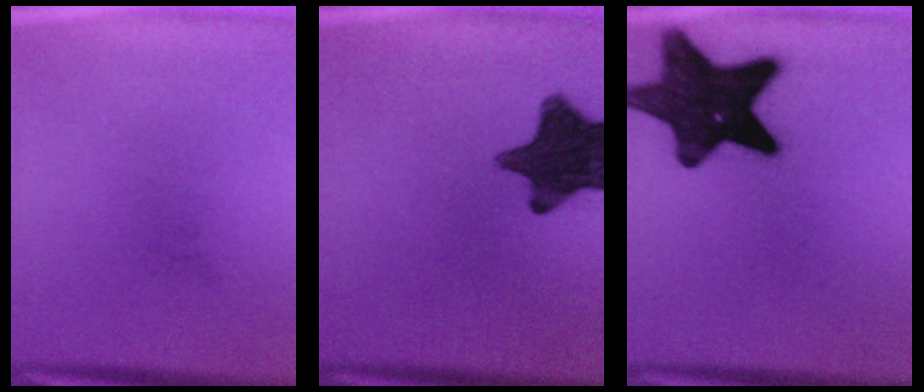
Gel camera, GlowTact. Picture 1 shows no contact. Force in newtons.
{"total": 13.8}
{"total": 17.0}